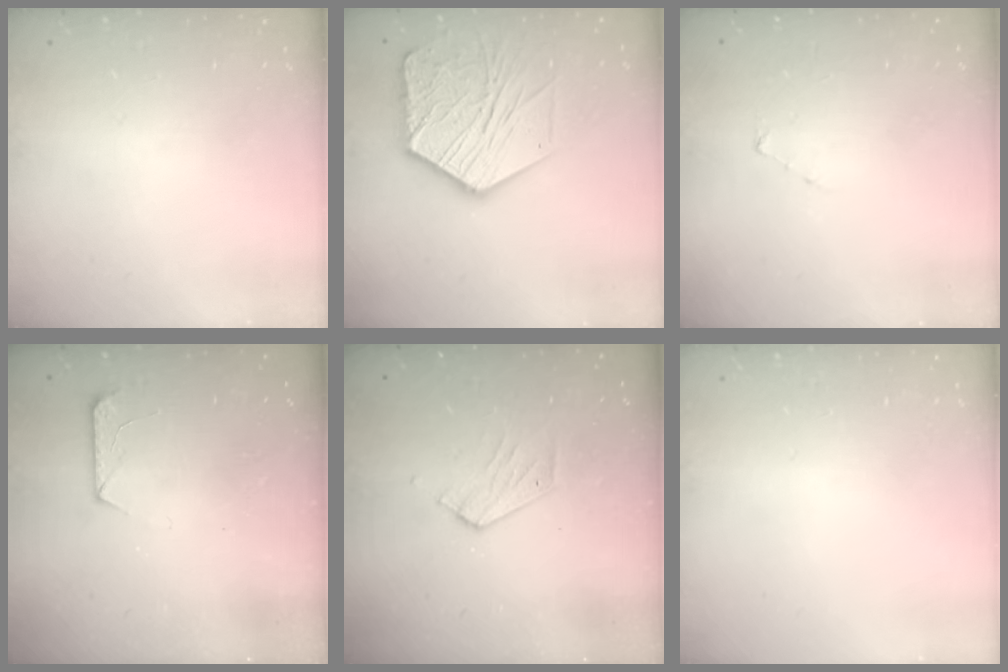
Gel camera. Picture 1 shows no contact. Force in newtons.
{"total": 17.1, "press": 17.0, "slide": 1.7}
{"total": 3.5, "press": 3.4, "slide": 0.3}
{"total": 7.3, "press": 7.3, "slide": 0.7}
{"total": 4.3, "press": 4.3, "slide": 0.4}
{"total": 0.0}